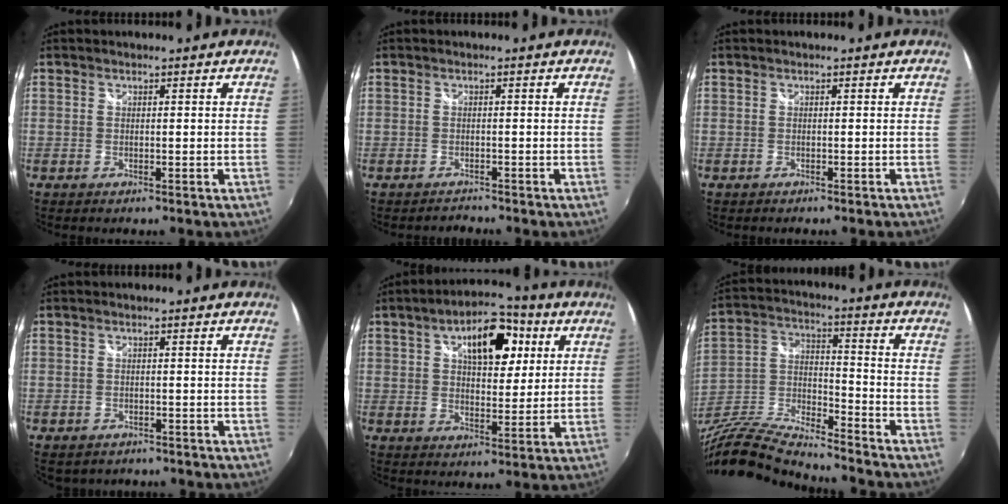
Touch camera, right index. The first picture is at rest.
{"total": 1.5, "force": [-1.4, 0.2, -0.4], "torque": [0.006, -0.003, -0.021]}
{"total": 0.7, "force": [-0.6, 0.2, 0.1], "torque": [-0.003, -0.004, -0.010]}
{"total": 3.3, "force": [-2.7, 1.9, 0.8], "torque": [-0.023, -0.015, -0.037]}
{"total": 12.5, "force": [4.9, 6.2, 9.7], "torque": [-0.142, 0.031, 0.074]}
{"total": 16.7, "force": [-13.7, 3.6, 8.9], "torque": [-0.203, -0.026, -0.265]}